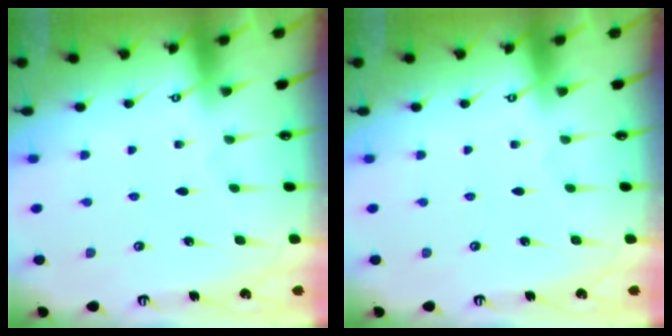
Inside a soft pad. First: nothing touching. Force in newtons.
{"total": 0.0}